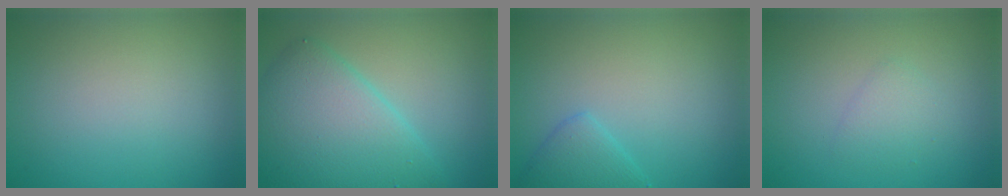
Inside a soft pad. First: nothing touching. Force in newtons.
{"total": 7.9, "press": 7.9, "slide": 0.4}
{"total": 2.2, "press": 2.2, "slide": 0.2}
{"total": 1.4, "press": 1.4, "slide": 0.0}